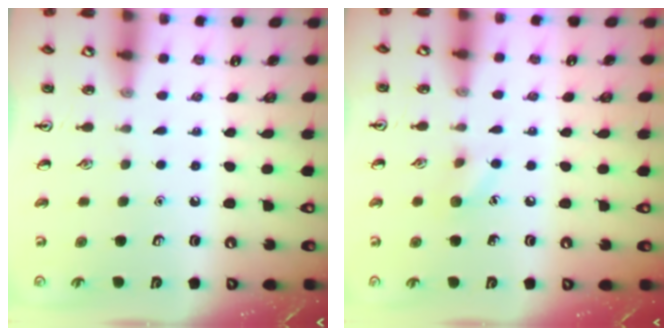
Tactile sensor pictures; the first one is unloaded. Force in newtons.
{"total": 6.3, "press": 6.1, "slide": 1.9}